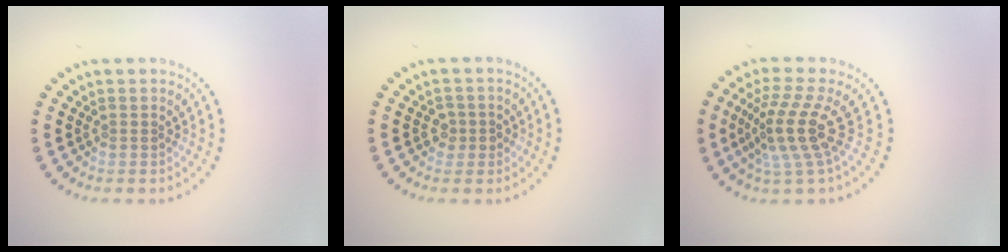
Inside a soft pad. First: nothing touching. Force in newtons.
{"total": 1.5, "press": 1.4, "slide": 0.4}
{"total": 4.5, "press": 3.2, "slide": 3.2}